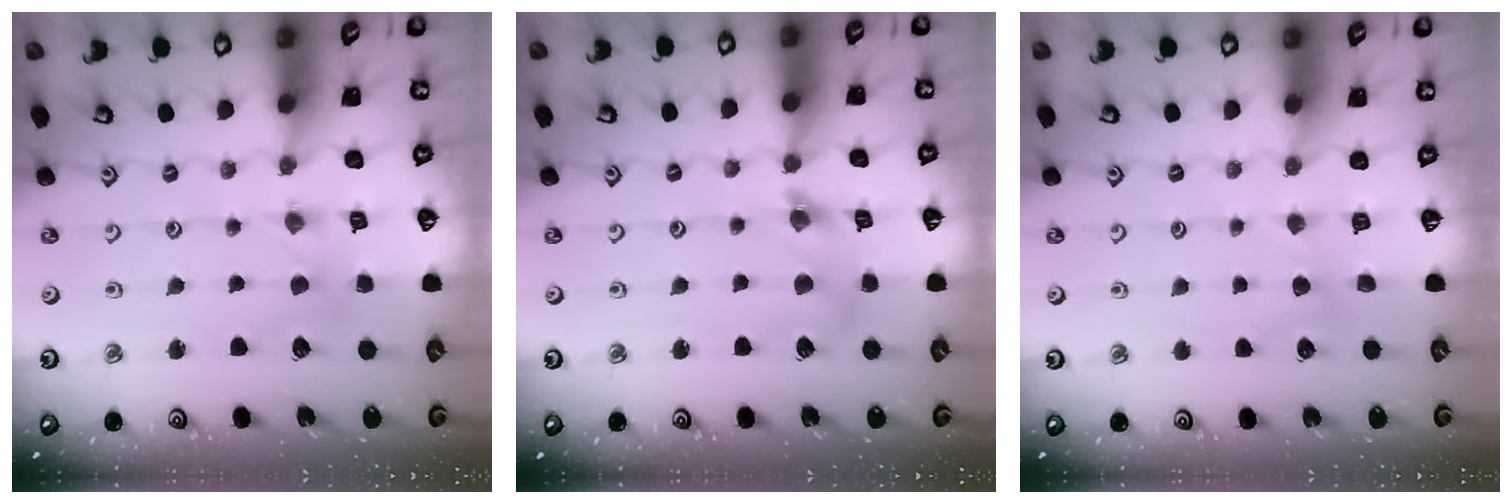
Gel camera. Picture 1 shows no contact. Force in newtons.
{"total": 6.4, "press": 6.4, "slide": 0.6}
{"total": 2.9, "press": 2.9, "slide": 0.3}